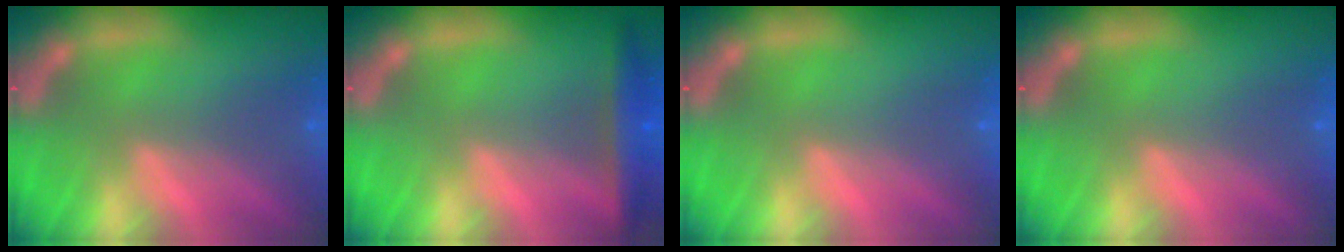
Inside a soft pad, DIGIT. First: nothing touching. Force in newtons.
{"total": 4.0}
{"total": 0.0}
{"total": 0.0}